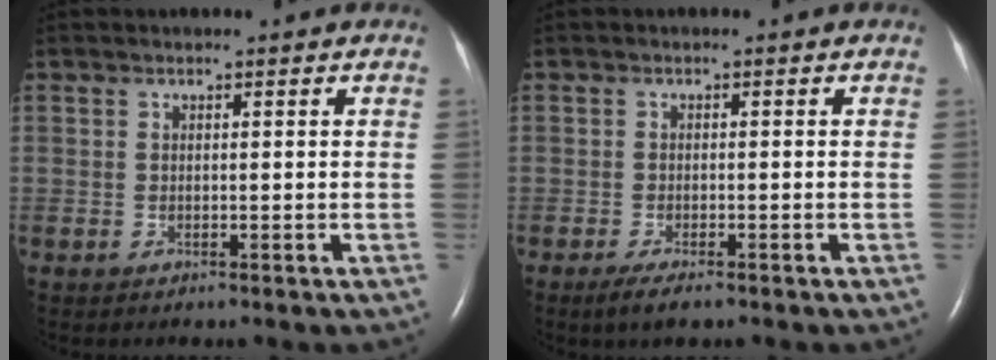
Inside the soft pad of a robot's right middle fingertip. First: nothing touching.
{"total": 2.9, "force": [-2.0, 0.6, 2.0], "torque": [-0.044, -0.007, -0.032]}